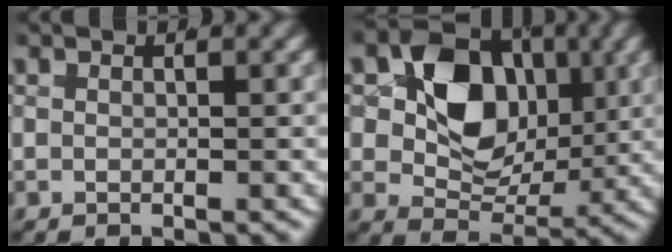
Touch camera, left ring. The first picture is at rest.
{"total": 10.6, "force": [1.0, 8.4, 6.3], "torque": [-0.129, -0.027, 0.016]}